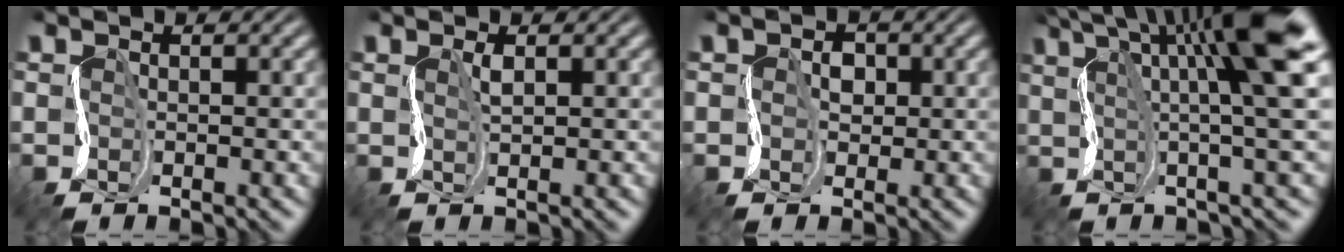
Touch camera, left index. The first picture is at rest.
{"total": 1.0, "force": [0.5, 0.1, 0.9], "torque": [-0.021, 0.003, 0.009]}
{"total": 1.6, "force": [0.1, 1.3, 1.0], "torque": [-0.011, 0.002, 0.000]}
{"total": 10.3, "force": [3.9, 1.6, 9.4], "torque": [-0.132, 0.022, 0.056]}